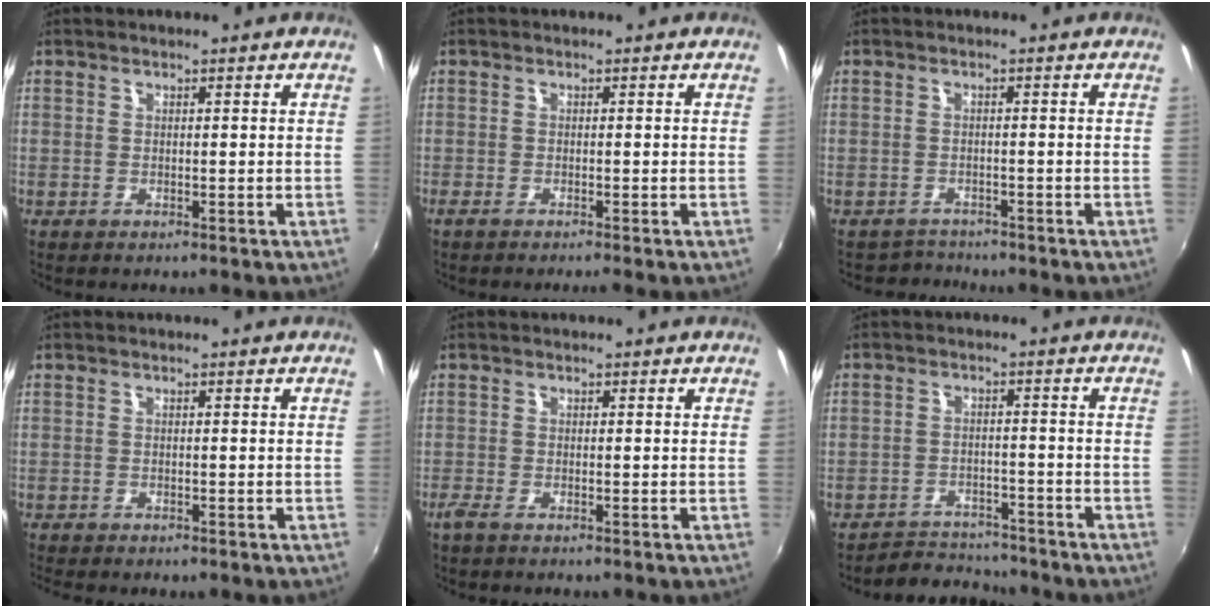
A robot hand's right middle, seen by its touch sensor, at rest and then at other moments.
{"total": 1.1, "force": [-0.9, -0.2, 0.6], "torque": [-0.013, -0.004, -0.019]}
{"total": 2.2, "force": [-2.0, 0.6, -0.7], "torque": [0.004, 0.006, -0.036]}
{"total": 2.2, "force": [-1.9, 0.6, 1.1], "torque": [-0.021, -0.013, -0.028]}
{"total": 1.5, "force": [-1.1, 0.2, 1.0], "torque": [-0.022, -0.007, -0.024]}
{"total": 6.7, "force": [-6.4, 2.0, 0.0], "torque": [-0.018, 0.015, -0.096]}